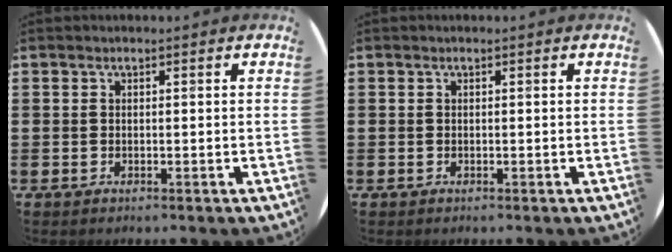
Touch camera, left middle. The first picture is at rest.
{"total": 0.0}